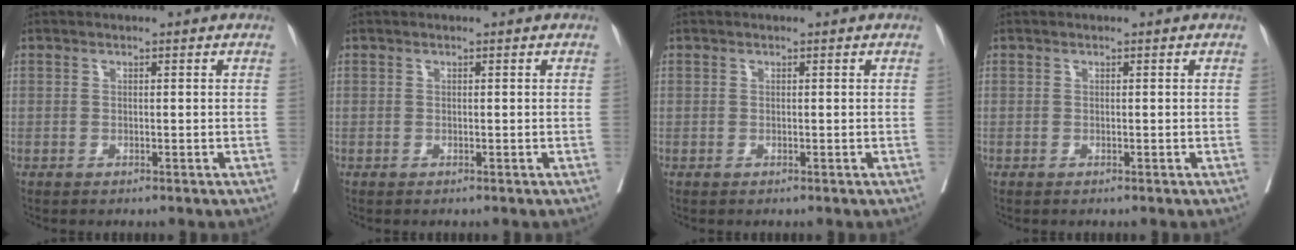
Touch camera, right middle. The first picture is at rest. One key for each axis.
{"total": 0.0}
{"total": 0.0}
{"total": 0.0}